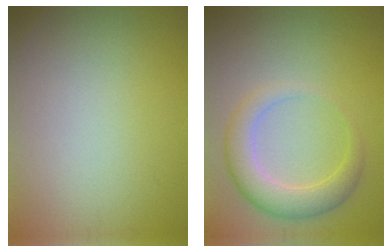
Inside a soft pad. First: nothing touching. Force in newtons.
{"total": 4.2, "press": 4.2, "slide": 0.2}